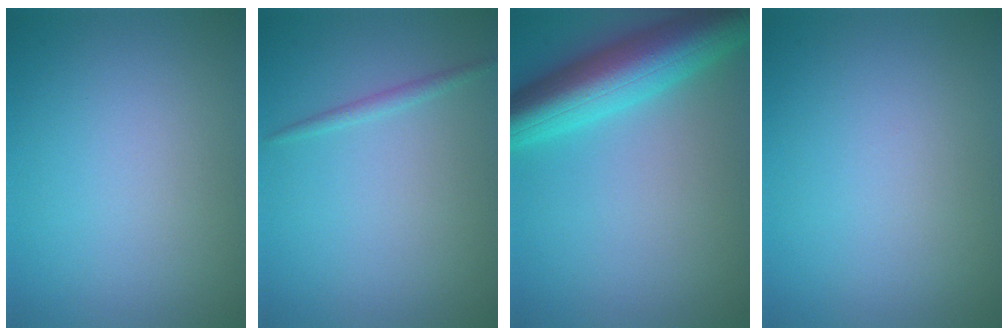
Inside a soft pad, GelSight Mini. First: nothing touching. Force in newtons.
{"total": 0.9, "press": 0.9, "slide": 0.0}
{"total": 8.6, "press": 8.6, "slide": 0.4}
{"total": 0.0}